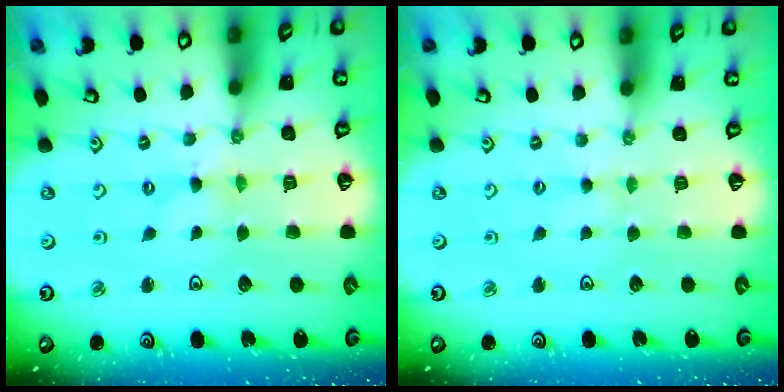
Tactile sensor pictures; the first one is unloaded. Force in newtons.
{"total": 1.9, "press": 1.9, "slide": 0.3}